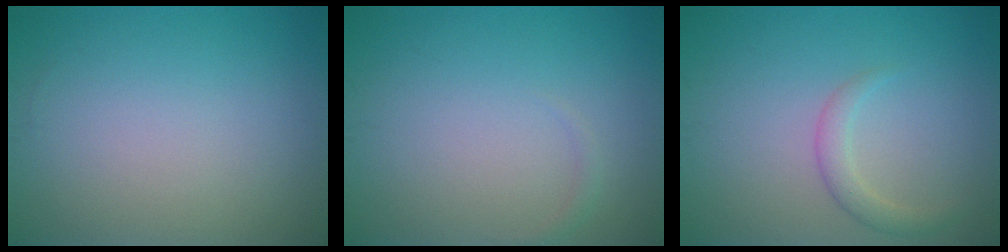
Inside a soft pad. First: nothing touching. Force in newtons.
{"total": 0.6, "press": 0.6, "slide": 0.0}
{"total": 1.8, "press": 1.8, "slide": 0.1}